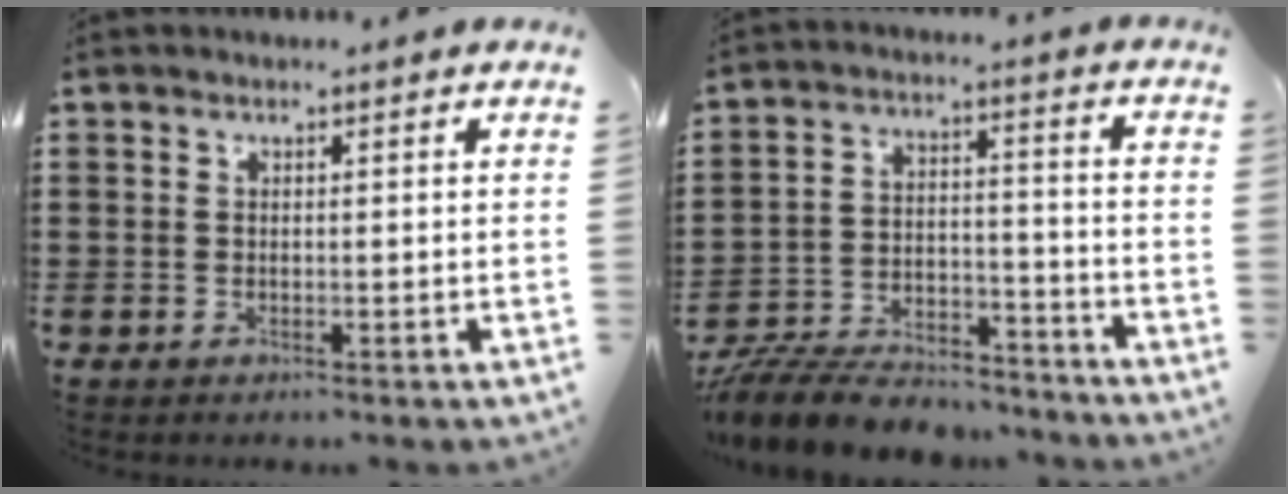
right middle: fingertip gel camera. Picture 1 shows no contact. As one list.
[{"total": 9.3, "force": [-8.8, 2.0, 2.2], "torque": [-0.045, 0.021, -0.171]}]